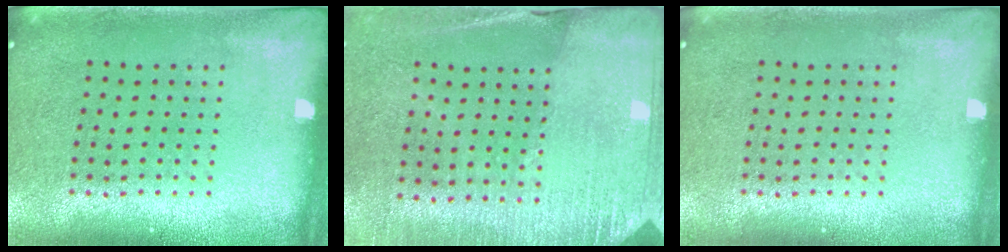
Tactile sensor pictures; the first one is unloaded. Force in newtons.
{"total": 2.6, "press": 2.5, "slide": 0.6}
{"total": 0.0}